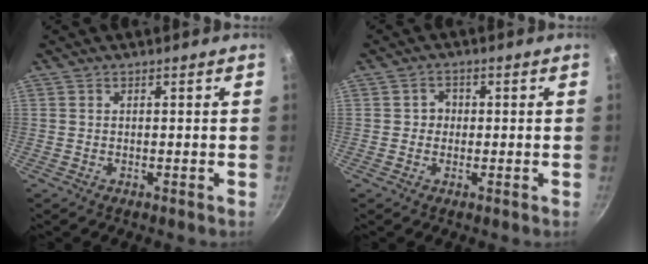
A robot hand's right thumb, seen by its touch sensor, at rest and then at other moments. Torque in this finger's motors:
{"motor_torque": [-0.28, 0.38, 0.44, -0.04, 0.00]}